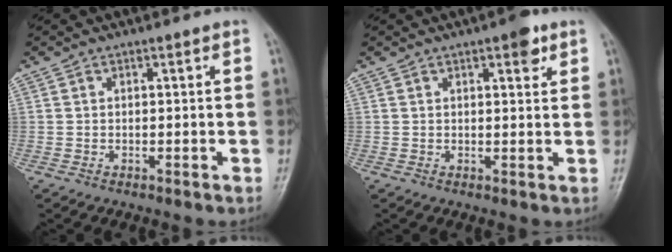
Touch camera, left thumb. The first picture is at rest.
{"total": 3.7, "force": [2.1, 1.4, 2.7], "torque": [-0.026, -0.007, 0.024]}